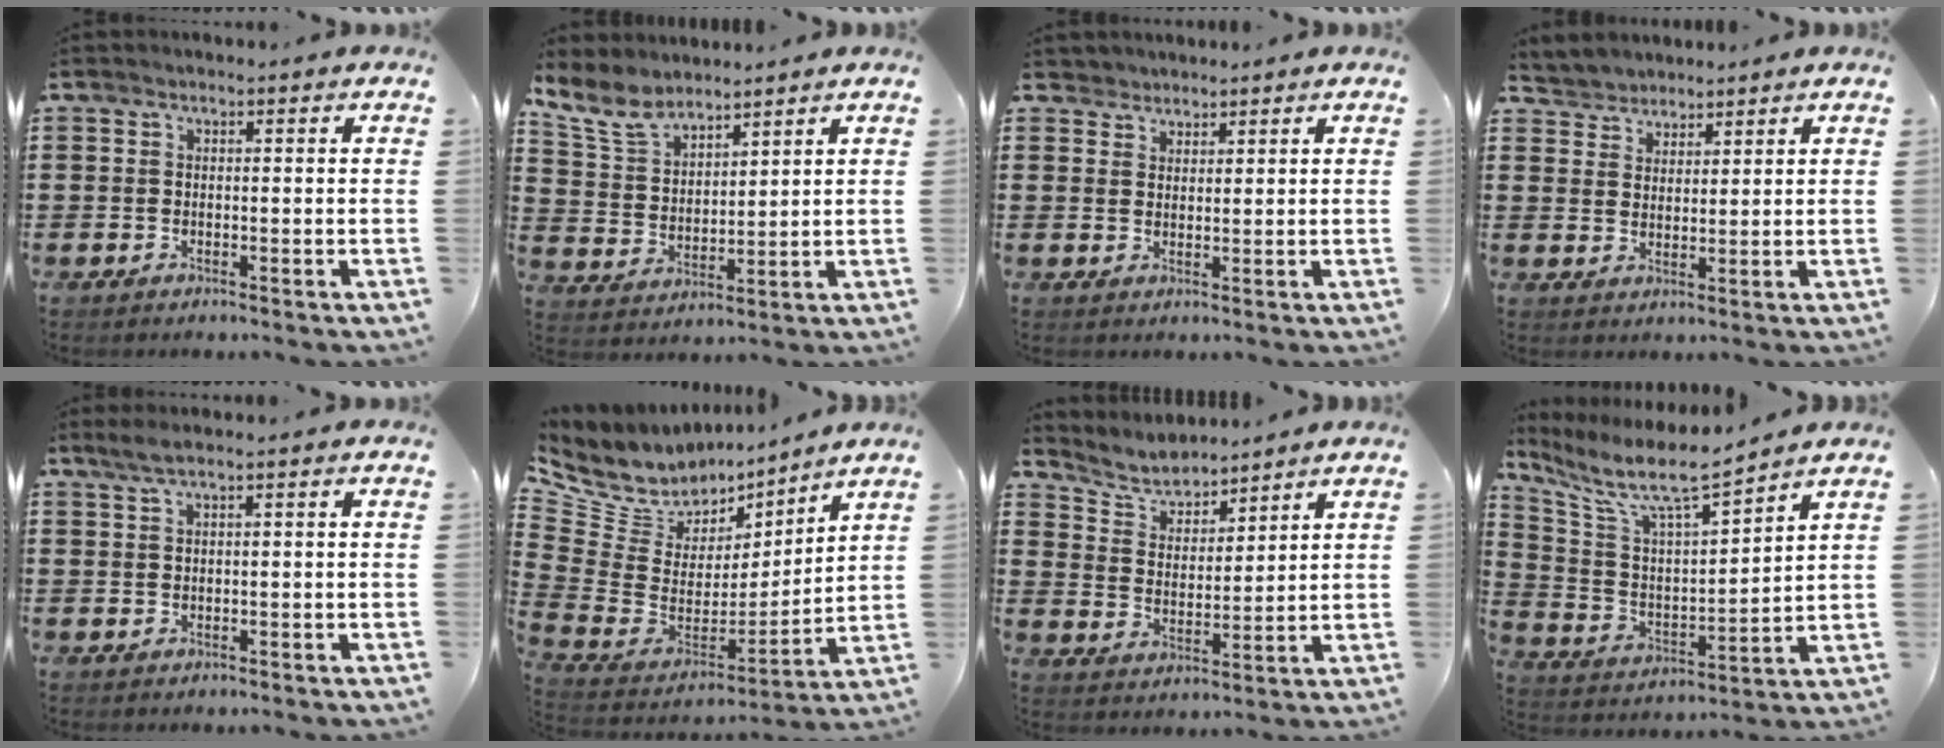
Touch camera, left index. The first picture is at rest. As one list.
[{"total": 7.0, "force": [5.9, 2.7, 2.7], "torque": [-0.079, -0.019, 0.109]}, {"total": 1.8, "force": [1.6, 0.8, -0.3], "torque": [-0.001, 0.005, 0.032]}, {"total": 3.0, "force": [2.7, 1.0, -0.9], "torque": [0.002, -0.005, 0.051]}, {"total": 1.5, "force": [0.6, -0.2, 1.3], "torque": [-0.025, -0.001, 0.012]}, {"total": 7.9, "force": [6.2, 4.6, 1.4], "torque": [-0.089, -0.060, 0.112]}, {"total": 4.6, "force": [4.4, 1.2, 0.8], "torque": [-0.039, -0.023, 0.074]}, {"total": 9.3, "force": [7.5, 1.4, 5.3], "torque": [-0.134, -0.047, 0.125]}]